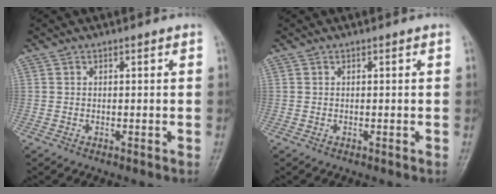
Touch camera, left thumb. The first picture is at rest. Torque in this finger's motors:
{"motor_torque": [0.00, 0.00, -0.14, 0.01, 0.00]}